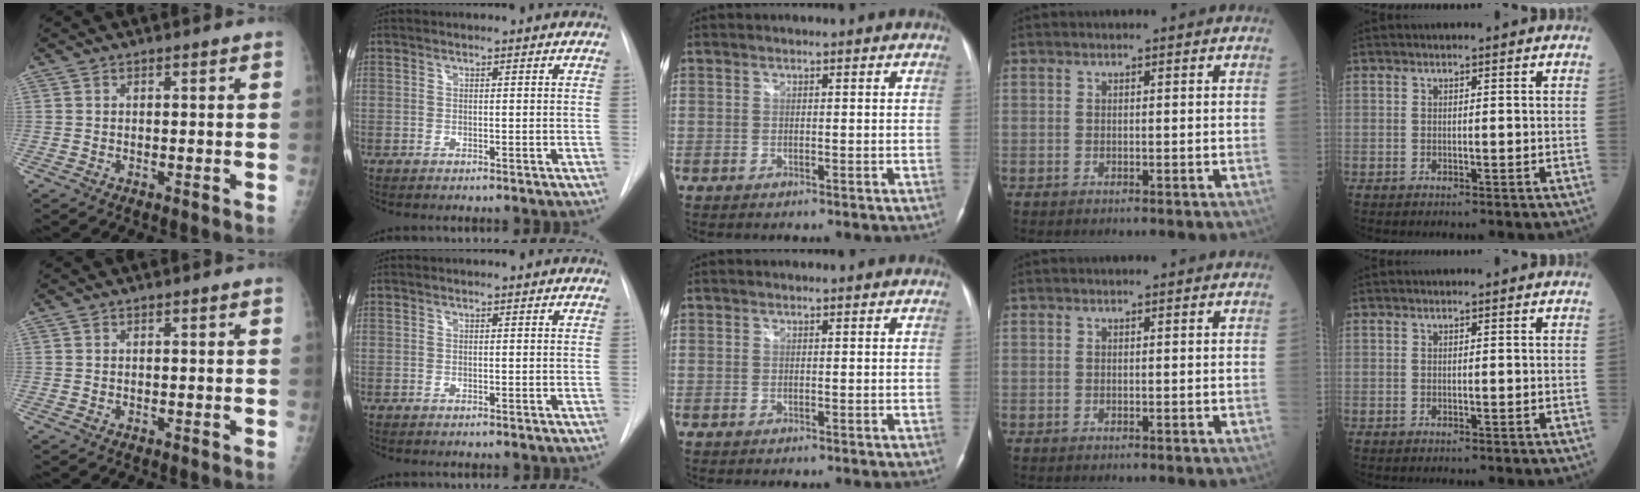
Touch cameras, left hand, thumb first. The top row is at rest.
{"index": {"total": 0.6, "force": [0.6, 0.1, 0.0], "torque": [-0.001, 0.004, 0.005]}}